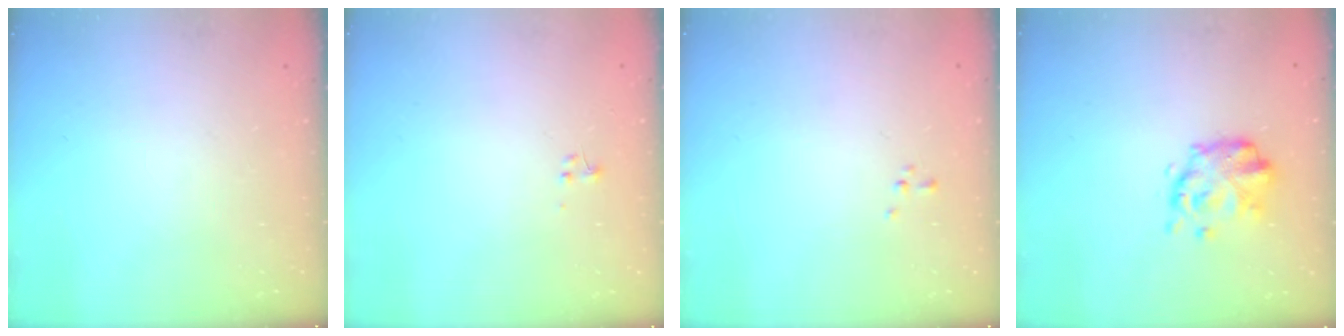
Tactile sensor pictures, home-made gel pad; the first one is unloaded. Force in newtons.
{"total": 0.0}
{"total": 0.7, "press": 0.6, "slide": 0.1}
{"total": 5.9, "press": 5.9, "slide": 0.1}